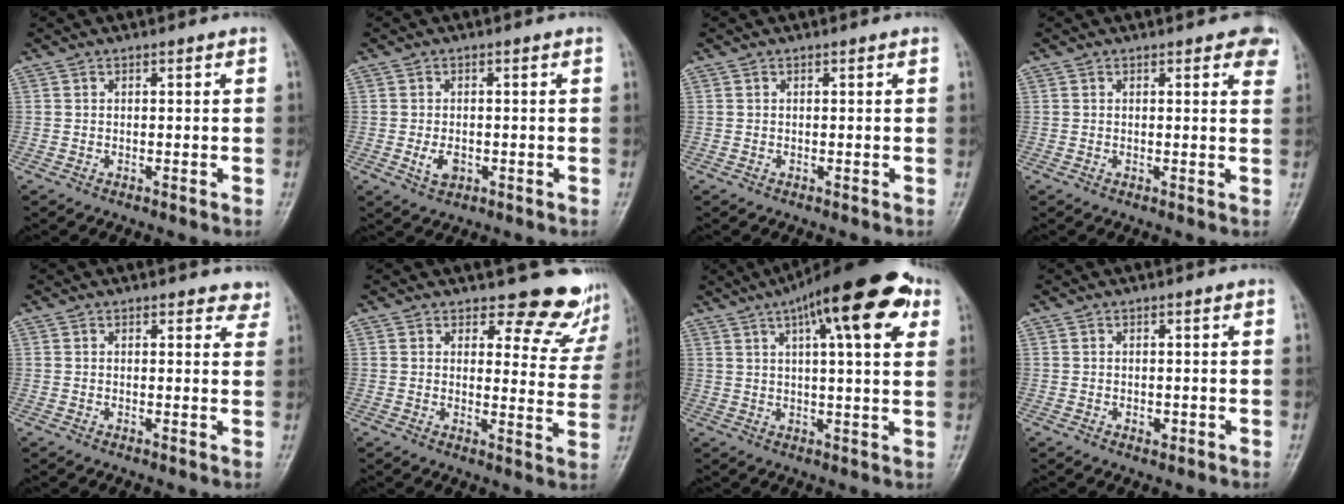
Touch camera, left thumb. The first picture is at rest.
{"total": 3.1, "force": [-0.8, 2.0, 2.2], "torque": [-0.039, -0.002, -0.010]}
{"total": 0.0}
{"total": 4.0, "force": [2.5, 1.5, 2.7], "torque": [-0.011, -0.006, 0.020]}
{"total": 3.4, "force": [2.9, 1.6, 0.7], "torque": [0.025, -0.014, 0.018]}
{"total": 11.7, "force": [10.6, 4.5, 1.9], "torque": [0.026, -0.091, 0.100]}
{"total": 19.0, "force": [8.8, 5.6, 15.9], "torque": [-0.219, 0.006, 0.122]}
{"total": 1.3, "force": [-0.2, 0.9, 0.9], "torque": [-0.009, -0.001, -0.002]}